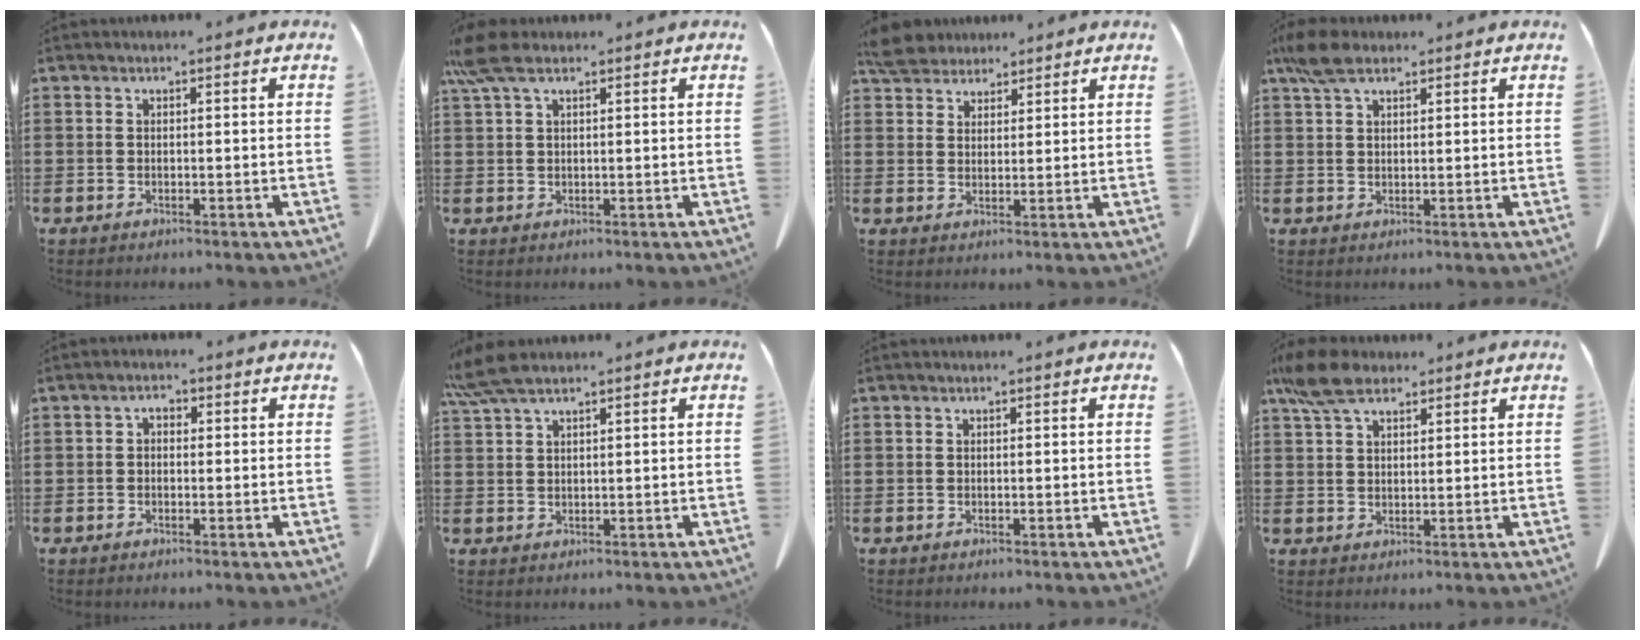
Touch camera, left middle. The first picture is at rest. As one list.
[{"total": 4.7, "force": [2.5, 1.6, 3.6], "torque": [-0.100, -0.004, 0.040]}, {"total": 5.0, "force": [4.6, 1.7, 1.1], "torque": [-0.039, -0.003, 0.090]}, {"total": 4.9, "force": [3.0, 2.0, 3.3], "torque": [-0.081, 0.003, 0.055]}, {"total": 1.5, "force": [-0.5, 0.9, 1.2], "torque": [-0.025, 0.004, -0.012]}, {"total": 4.9, "force": [3.5, 0.9, 3.2], "torque": [-0.079, -0.003, 0.064]}, {"total": 0.0}, {"total": 6.8, "force": [4.8, 2.8, 3.9], "torque": [-0.098, -0.003, 0.089]}]